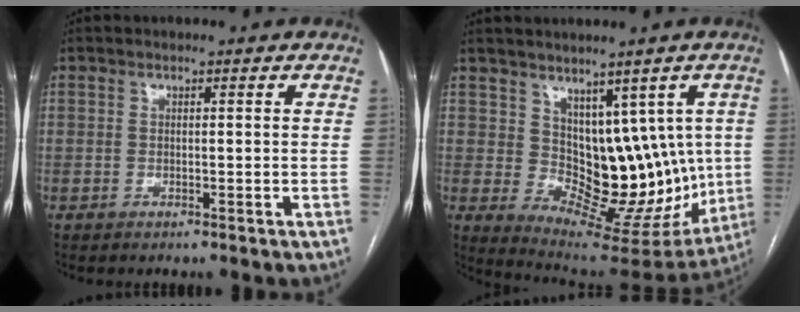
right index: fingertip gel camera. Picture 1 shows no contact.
{"total": 13.5, "force": [2.5, 9.1, 9.6], "torque": [-0.099, 0.013, 0.070]}